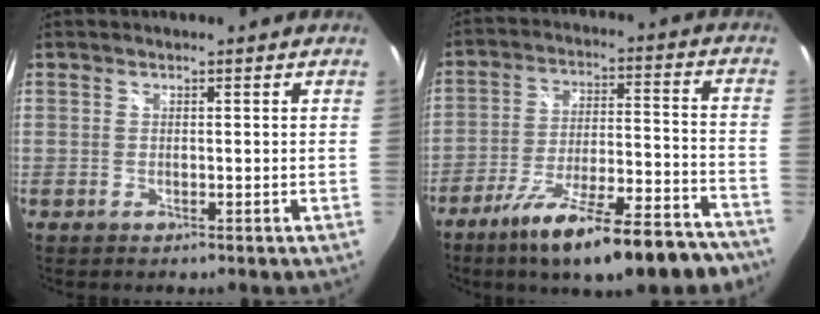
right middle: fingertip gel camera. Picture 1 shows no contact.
{"total": 22.9, "force": [-18.0, 5.1, 13.2], "torque": [-0.209, -0.030, -0.254]}